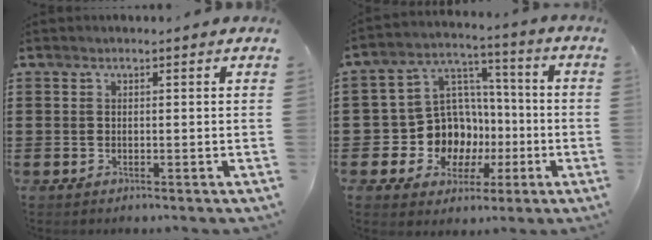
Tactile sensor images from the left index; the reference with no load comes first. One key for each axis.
{"total": 11.2, "fx": -2.3, "fy": 10.3, "fz": 3.6, "tx": -0.109, "ty": 0.008, "tz": -0.032}